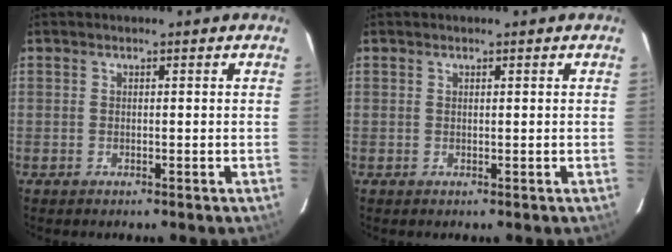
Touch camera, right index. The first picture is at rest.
{"total": 0.0}